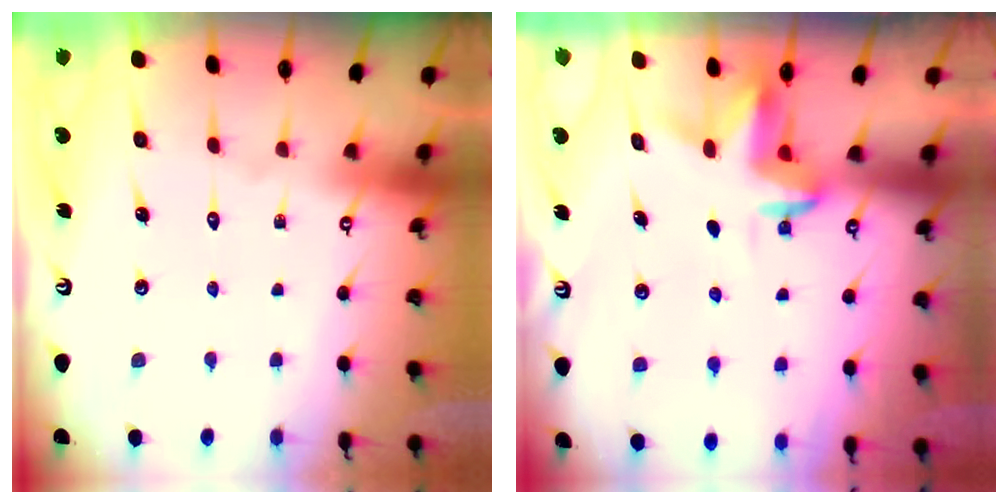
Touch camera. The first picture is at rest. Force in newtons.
{"total": 3.4, "press": 3.4, "slide": 0.2}